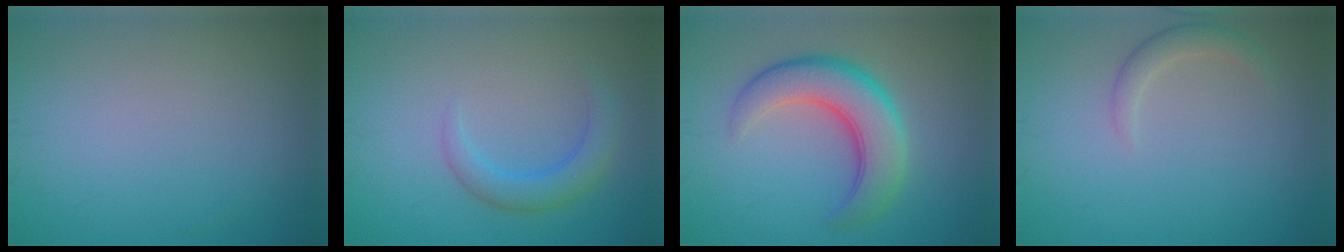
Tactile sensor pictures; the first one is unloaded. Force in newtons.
{"total": 2.6, "press": 2.6, "slide": 0.1}
{"total": 6.3, "press": 6.3, "slide": 0.4}
{"total": 1.7, "press": 1.7, "slide": 0.2}